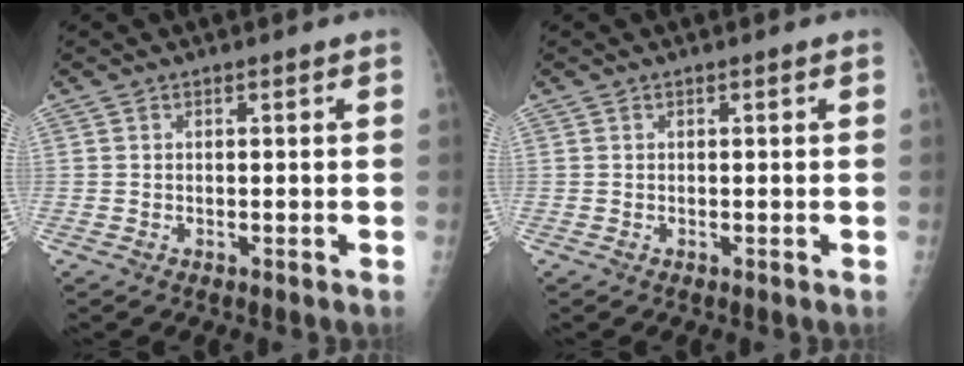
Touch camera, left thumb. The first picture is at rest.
{"total": 0.0}